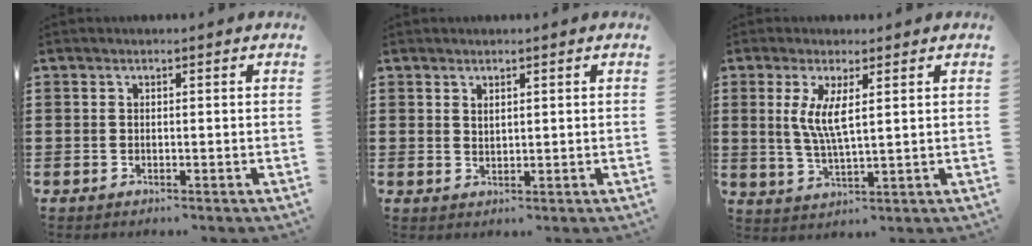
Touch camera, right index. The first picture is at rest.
{"total": 1.1, "force": [1.0, 0.4, 0.2], "torque": [-0.006, 0.002, 0.019]}
{"total": 5.4, "force": [1.4, 1.1, 5.1], "torque": [-0.103, -0.002, 0.023]}